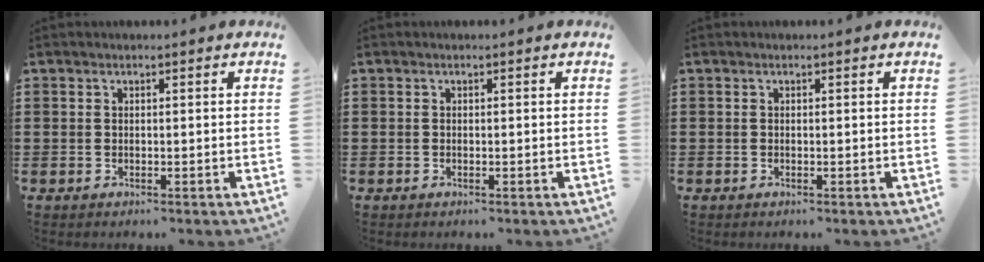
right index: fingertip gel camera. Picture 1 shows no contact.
{"total": 0.0}
{"total": 0.0}